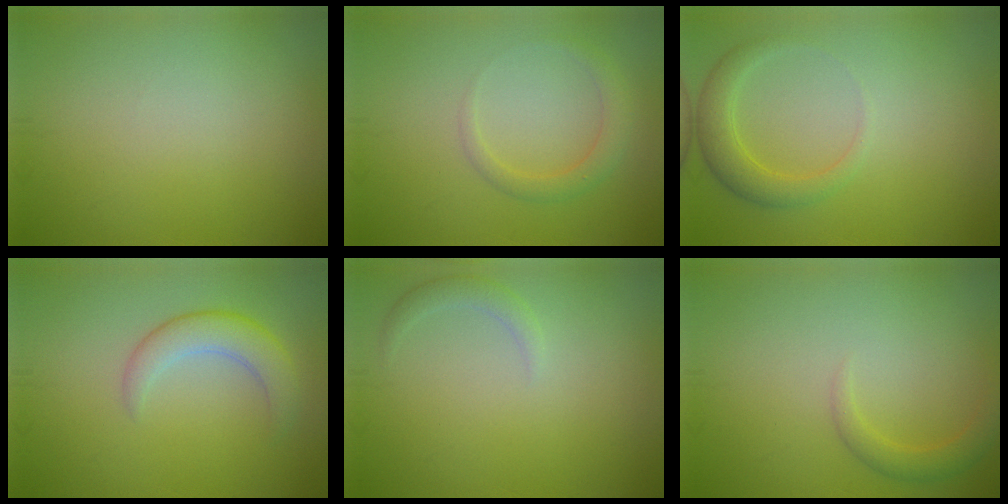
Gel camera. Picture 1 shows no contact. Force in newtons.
{"total": 1.9, "press": 1.9, "slide": 0.1}
{"total": 2.6, "press": 2.6, "slide": 0.0}
{"total": 3.3, "press": 3.3, "slide": 0.2}
{"total": 1.3, "press": 1.3, "slide": 0.1}
{"total": 1.8, "press": 1.8, "slide": 0.2}